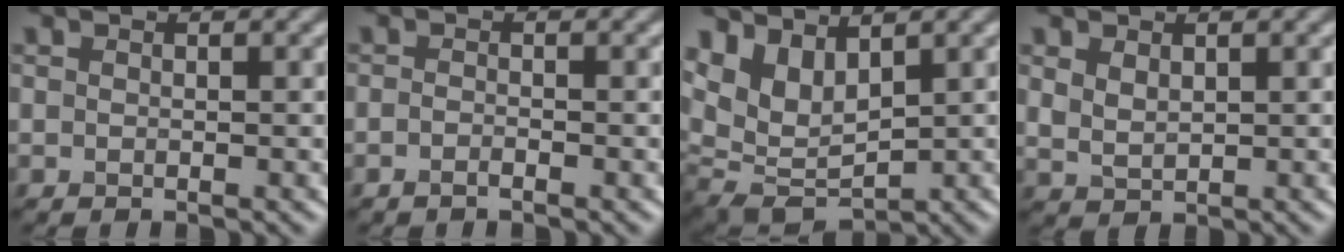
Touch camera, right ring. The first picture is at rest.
{"total": 0.8, "force": [-0.5, 0.2, 0.6], "torque": [-0.012, -0.001, -0.010]}
{"total": 5.6, "force": [2.2, 3.3, 4.0], "torque": [-0.085, -0.011, 0.046]}
{"total": 1.9, "force": [1.0, 1.2, 1.2], "torque": [-0.030, -0.004, 0.025]}